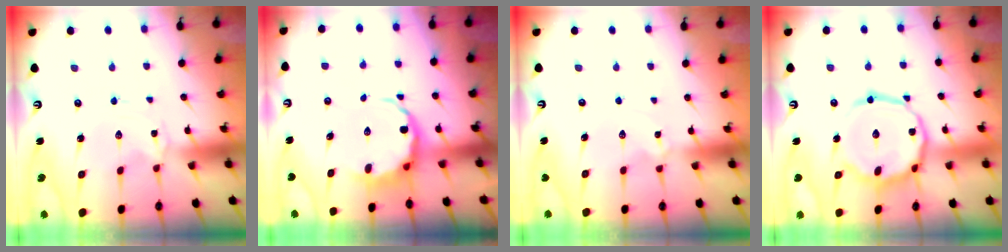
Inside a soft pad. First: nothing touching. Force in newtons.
{"total": 7.6, "press": 7.2, "slide": 2.4}
{"total": 1.8, "press": 1.8, "slide": 0.1}
{"total": 16.1, "press": 16.0, "slide": 1.0}